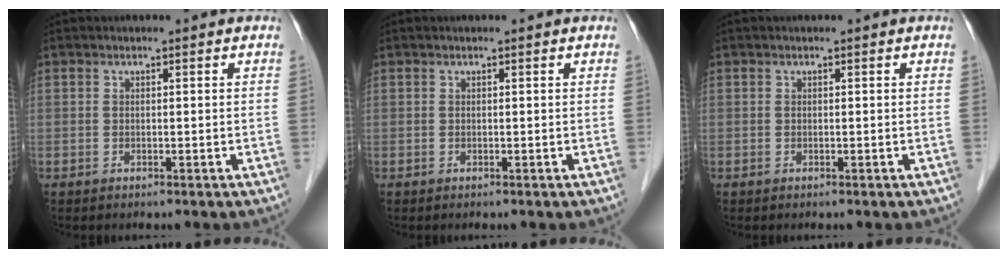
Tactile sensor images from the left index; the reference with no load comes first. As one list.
[{"total": 0.0}, {"total": 0.0}]